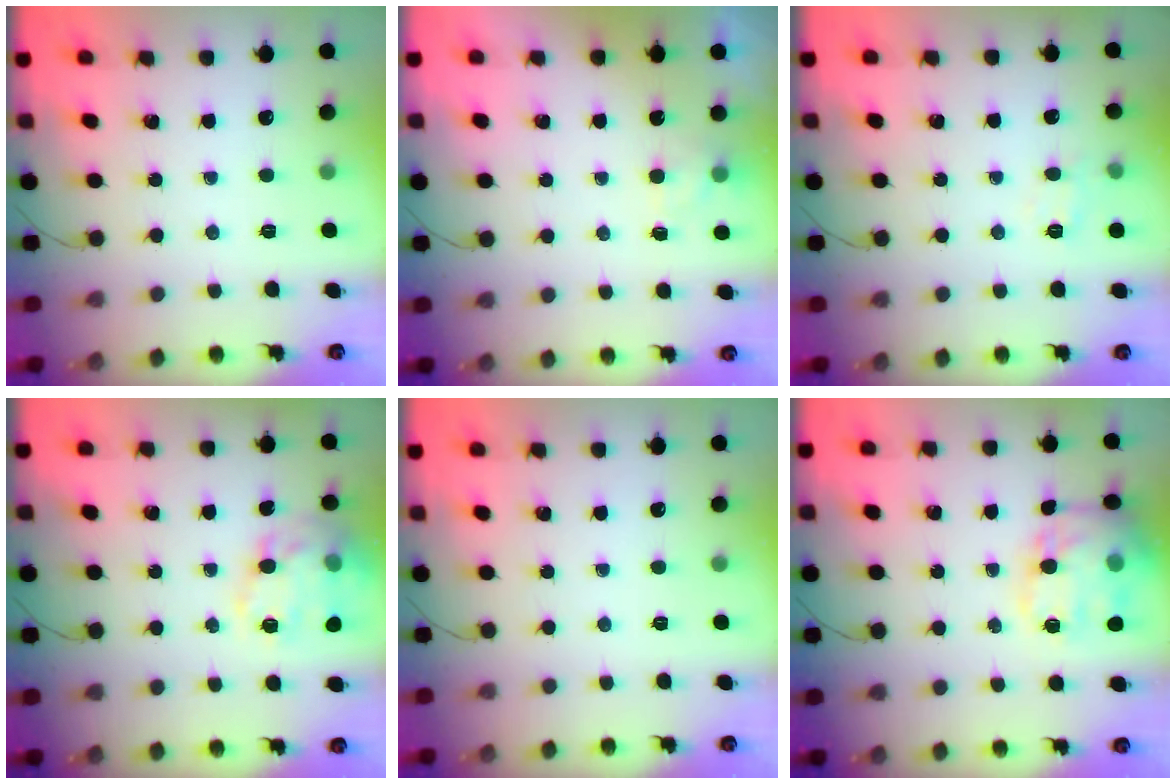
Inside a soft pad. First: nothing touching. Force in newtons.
{"total": 2.0, "press": 1.5, "slide": 1.3}
{"total": 7.2, "press": 7.1, "slide": 1.4}
{"total": 17.9, "press": 17.8, "slide": 1.7}
{"total": 0.0}
{"total": 18.4, "press": 18.3, "slide": 2.3}